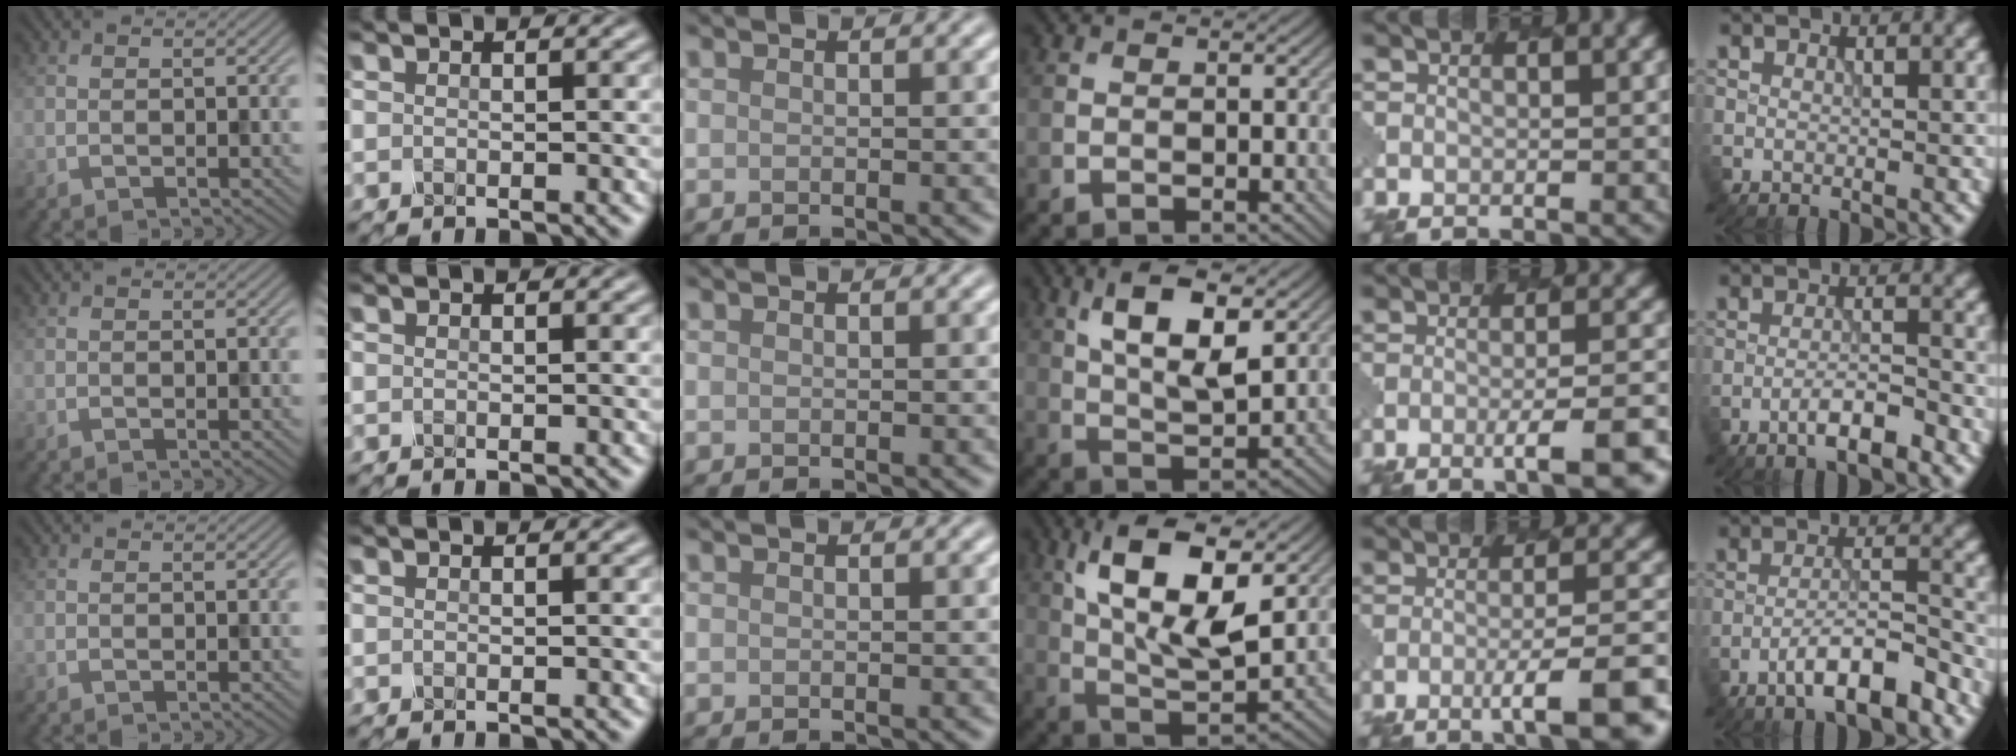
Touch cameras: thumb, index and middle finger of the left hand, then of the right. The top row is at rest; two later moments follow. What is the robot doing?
{"motion": "twist", "object": "rubiks cube"}